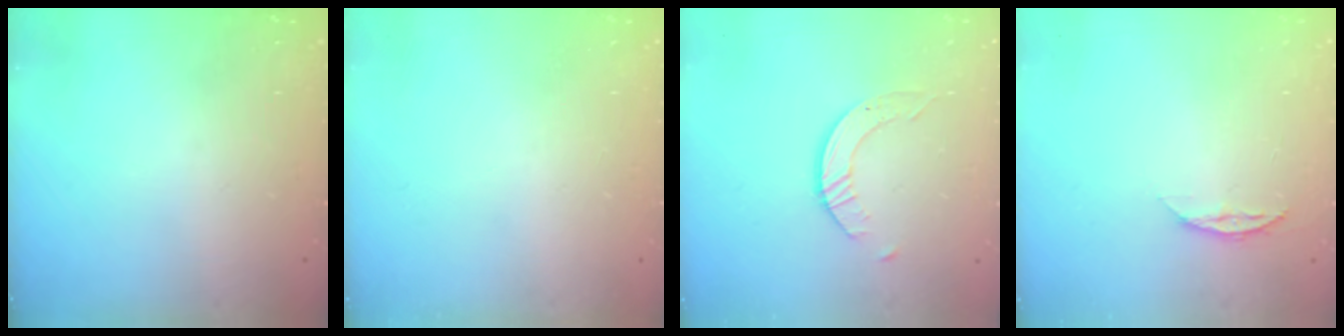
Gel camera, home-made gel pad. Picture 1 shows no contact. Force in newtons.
{"total": 0.0}
{"total": 3.0, "press": 3.0, "slide": 0.2}
{"total": 5.1, "press": 5.1, "slide": 0.7}